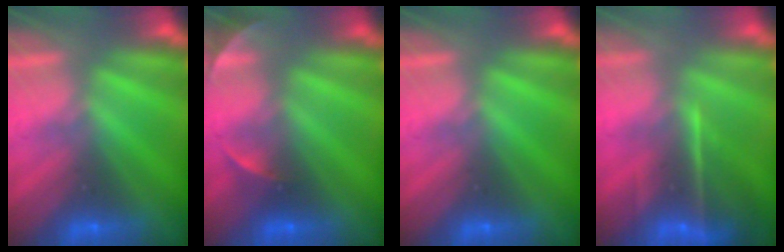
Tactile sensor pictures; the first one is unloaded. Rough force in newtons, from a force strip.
{"total": 2.2}
{"total": 0.0}
{"total": 7.6}